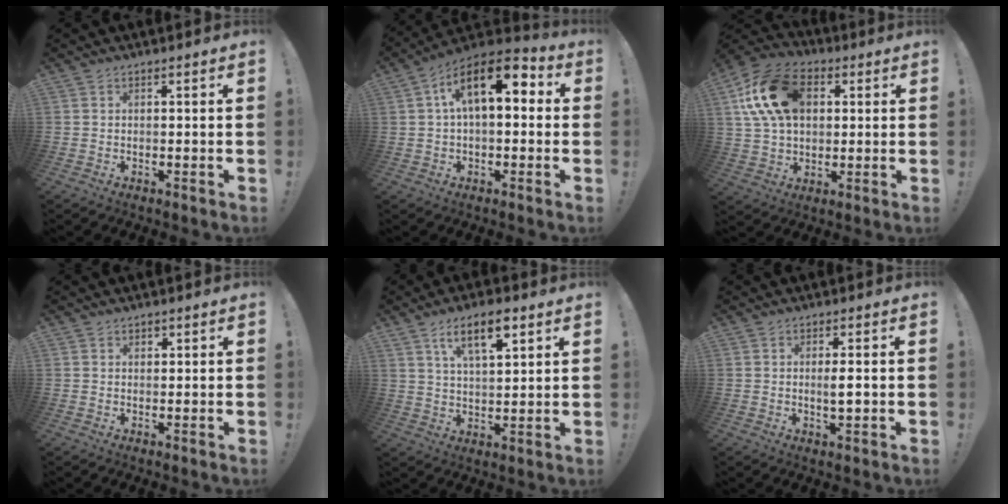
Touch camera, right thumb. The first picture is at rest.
{"total": 14.8, "force": [4.5, 7.0, 12.2], "torque": [-0.203, -0.004, 0.074]}
{"total": 18.9, "force": [5.3, 12.9, 12.8], "torque": [-0.211, -0.005, 0.099]}
{"total": 1.1, "force": [0.8, 0.8, 0.1], "torque": [0.008, -0.005, 0.013]}
{"total": 10.2, "force": [5.7, 3.7, 7.6], "torque": [-0.121, -0.016, 0.098]}
{"total": 3.0, "force": [0.0, 0.7, 3.0], "torque": [-0.040, -0.005, -0.005]}